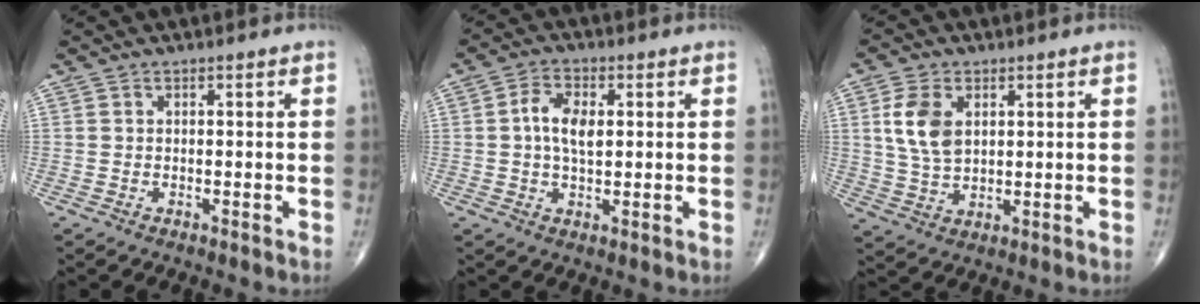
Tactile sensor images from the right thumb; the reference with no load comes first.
{"total": 6.2, "force": [0.9, 3.3, 5.2], "torque": [-0.093, 0.004, 0.010]}
{"total": 8.1, "force": [2.2, 5.0, 5.9], "torque": [-0.112, -0.006, 0.049]}